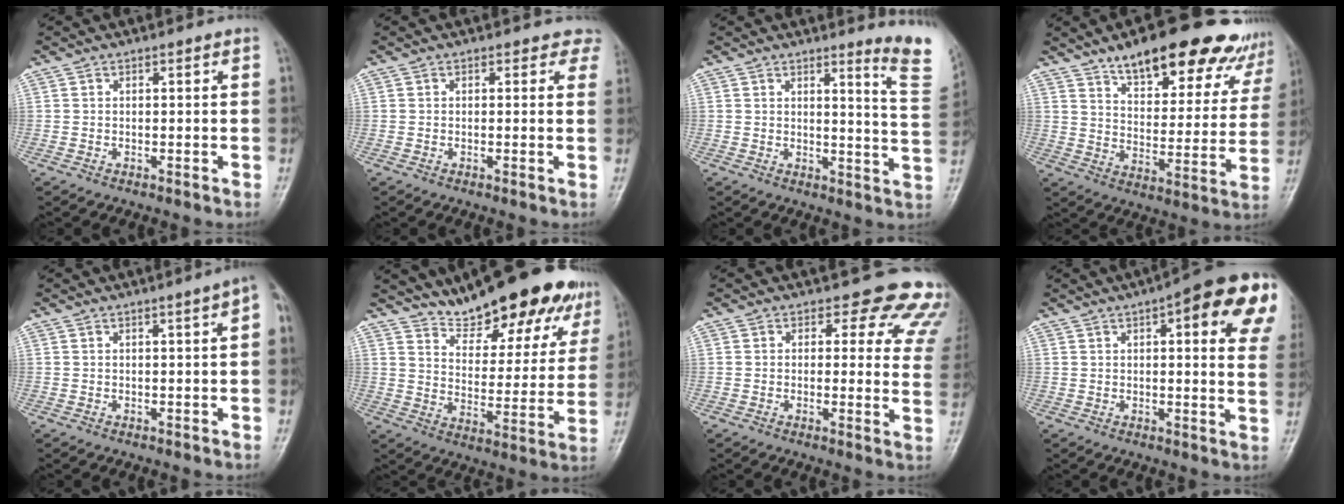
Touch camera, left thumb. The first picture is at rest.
{"total": 2.8, "force": [2.3, 1.6, 0.3], "torque": [0.026, -0.010, 0.002]}
{"total": 9.0, "force": [7.0, -0.3, 5.7], "torque": [-0.056, -0.075, 0.068]}
{"total": 22.5, "force": [16.4, 8.2, 12.9], "torque": [-0.125, -0.061, 0.225]}
{"total": 2.7, "force": [0.5, 0.2, 2.7], "torque": [-0.025, 0.007, 0.002]}
{"total": 19.8, "force": [15.2, 6.5, 10.8], "torque": [-0.110, -0.073, 0.221]}
{"total": 12.1, "force": [10.3, 5.4, 3.4], "torque": [0.021, -0.062, 0.081]}
{"total": 18.7, "force": [7.4, 5.2, 16.3], "torque": [-0.183, -0.006, 0.078]}